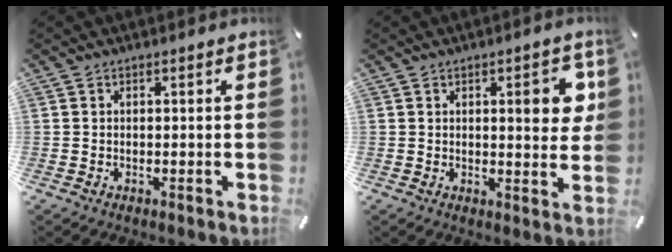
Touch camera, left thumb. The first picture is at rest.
{"total": 7.4, "force": [2.4, 2.7, 6.5], "torque": [-0.080, -0.013, 0.030]}